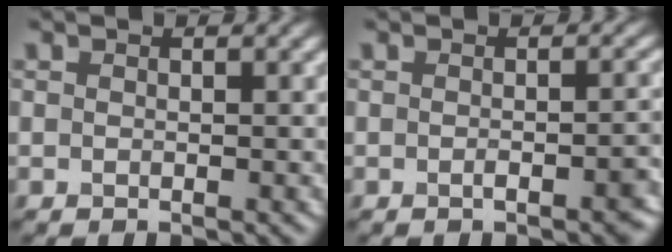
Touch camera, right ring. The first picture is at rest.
{"total": 2.7, "force": [-1.1, 0.8, 2.3], "torque": [-0.026, 0.005, -0.017]}